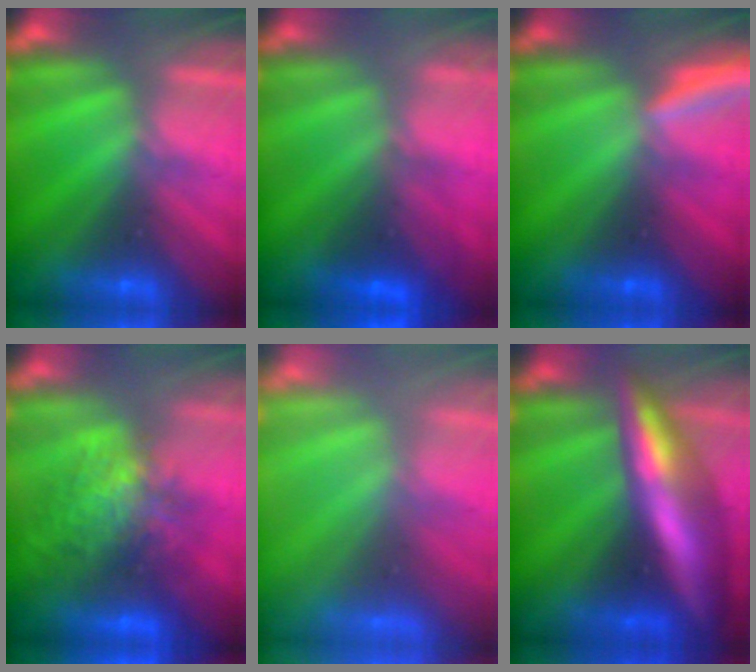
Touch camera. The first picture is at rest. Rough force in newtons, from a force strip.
{"total": 2.8}
{"total": 4.8}
{"total": 7.0}
{"total": 7.0}
{"total": 13.7}